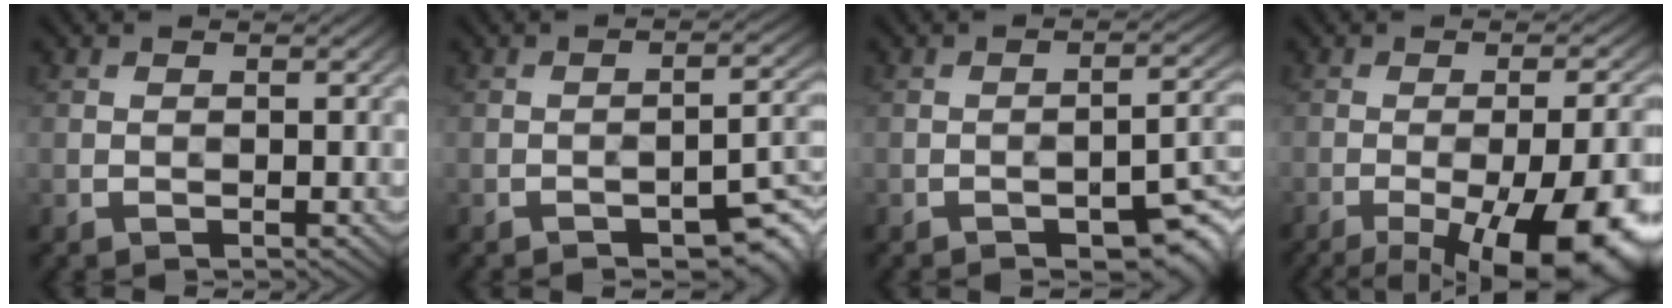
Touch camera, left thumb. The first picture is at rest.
{"total": 7.0, "force": [-4.5, 2.1, 5.0], "torque": [-0.059, 0.005, -0.062]}
{"total": 7.8, "force": [-4.8, 2.6, 5.6], "torque": [-0.069, 0.002, -0.064]}
{"total": 17.8, "force": [-8.8, 5.6, 14.4], "torque": [-0.179, -0.010, -0.116]}